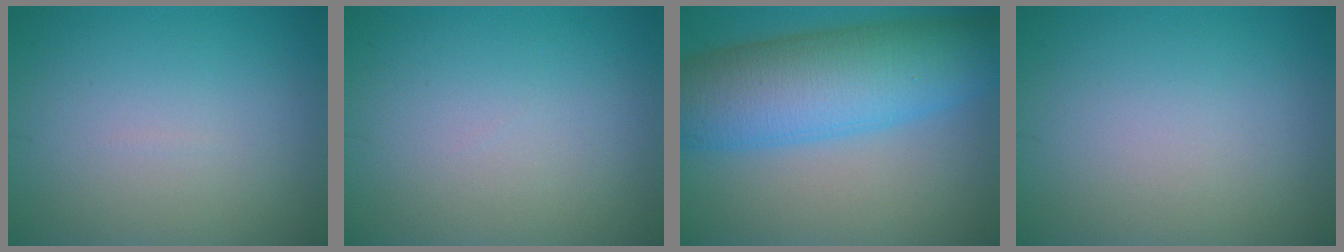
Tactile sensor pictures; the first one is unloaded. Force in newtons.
{"total": 0.0}
{"total": 11.0, "press": 11.0, "slide": 0.1}
{"total": 0.0}